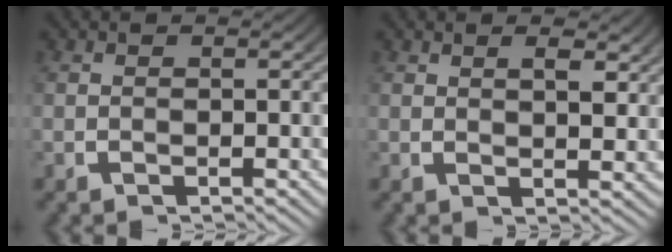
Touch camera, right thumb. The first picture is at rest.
{"total": 2.1, "force": [1.4, 0.7, 1.4], "torque": [-0.011, -0.007, 0.025]}